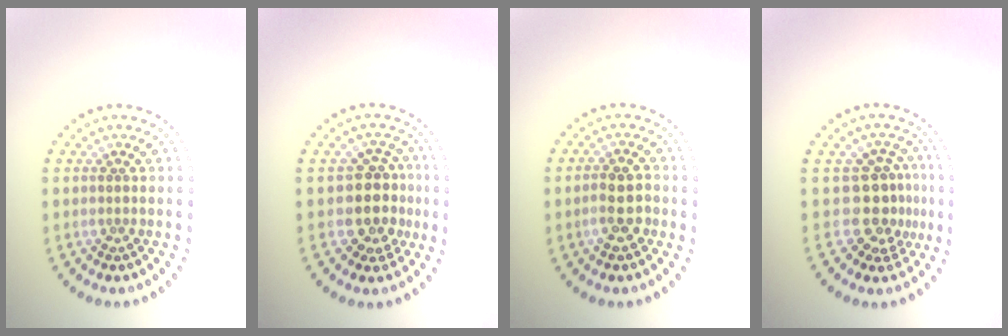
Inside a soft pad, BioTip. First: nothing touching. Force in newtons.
{"total": 3.6, "press": 3.1, "slide": 1.9}
{"total": 2.6, "press": 2.6, "slide": 0.7}
{"total": 3.4, "press": 2.6, "slide": 2.2}